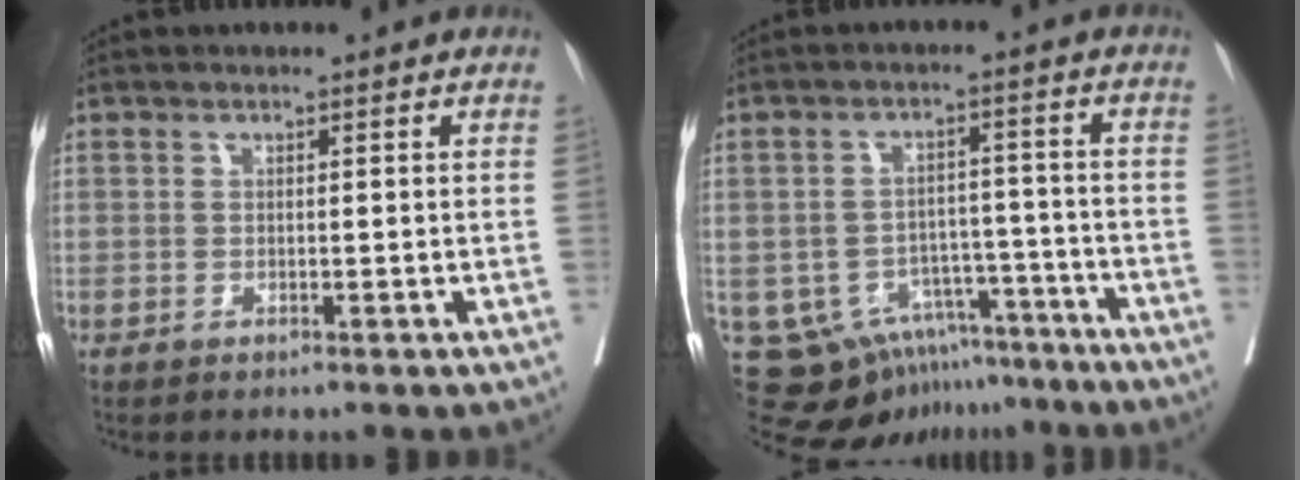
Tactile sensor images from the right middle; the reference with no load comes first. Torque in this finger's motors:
{"motor_torque": [-0.39, -0.35, -0.17, -0.03]}